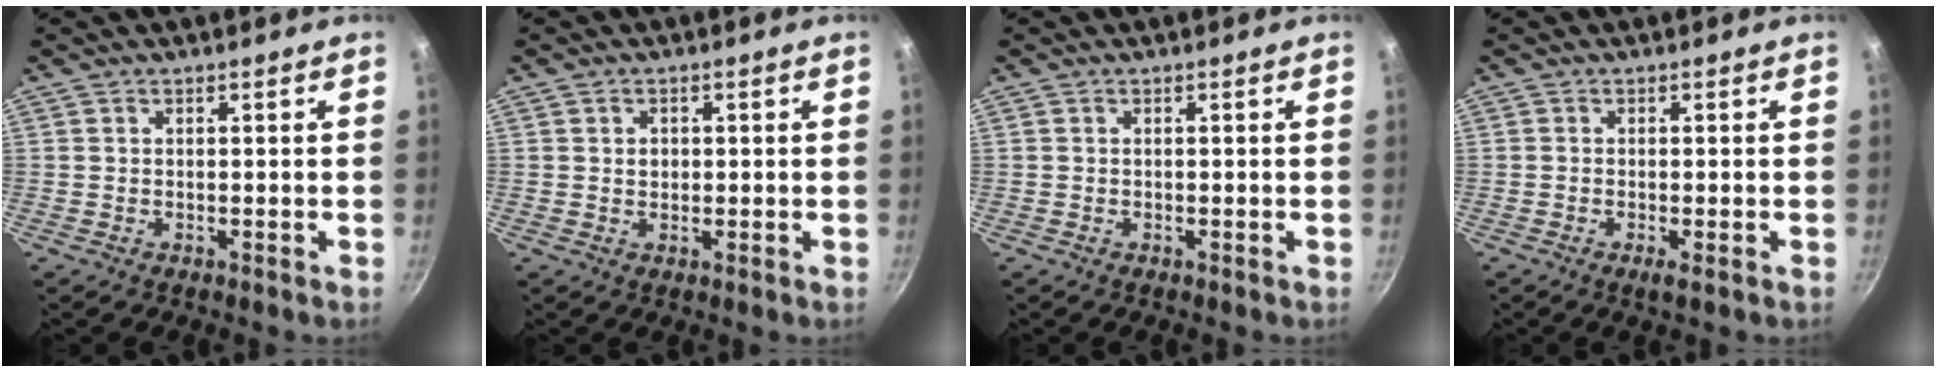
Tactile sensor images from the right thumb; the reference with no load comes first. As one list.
[{"total": 2.1, "force": [0.4, 1.7, 1.1], "torque": [-0.009, 0.002, 0.006]}, {"total": 0.0}, {"total": 1.4, "force": [-0.7, 0.2, 1.2], "torque": [-0.029, -0.003, -0.014]}]